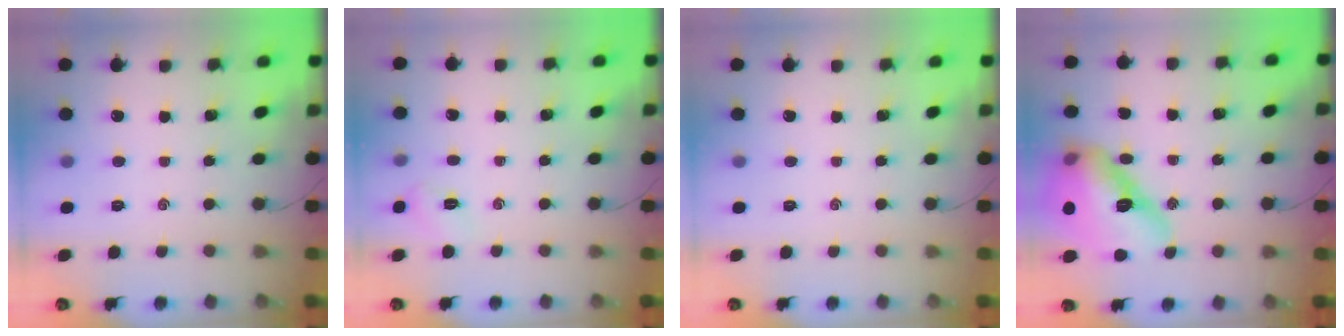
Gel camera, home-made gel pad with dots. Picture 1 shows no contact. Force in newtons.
{"total": 5.7, "press": 5.5, "slide": 1.5}
{"total": 0.0}
{"total": 19.7, "press": 18.9, "slide": 5.7}